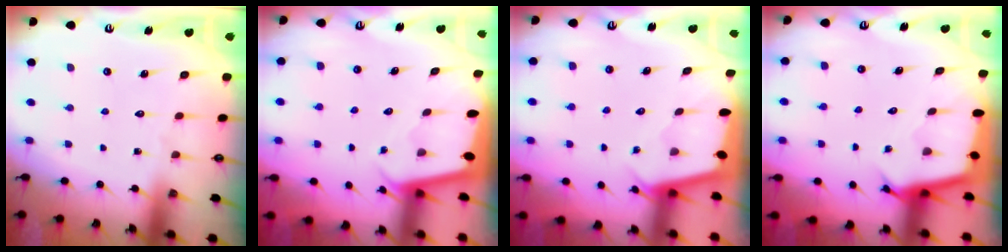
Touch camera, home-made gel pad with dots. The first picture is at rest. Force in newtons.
{"total": 1.8, "press": 1.8, "slide": 0.1}
{"total": 2.1, "press": 2.1, "slide": 0.2}
{"total": 2.7, "press": 2.7, "slide": 0.1}